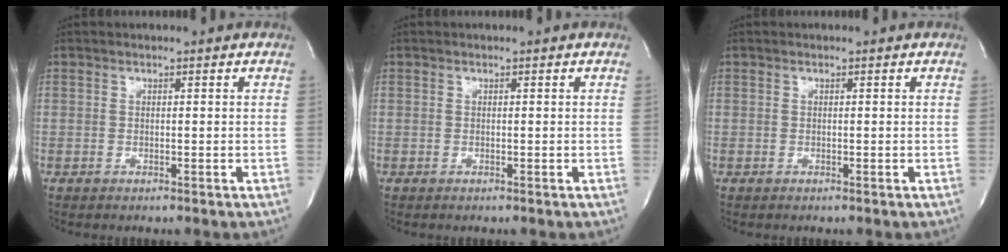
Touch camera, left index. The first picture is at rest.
{"total": 0.0}
{"total": 0.0}